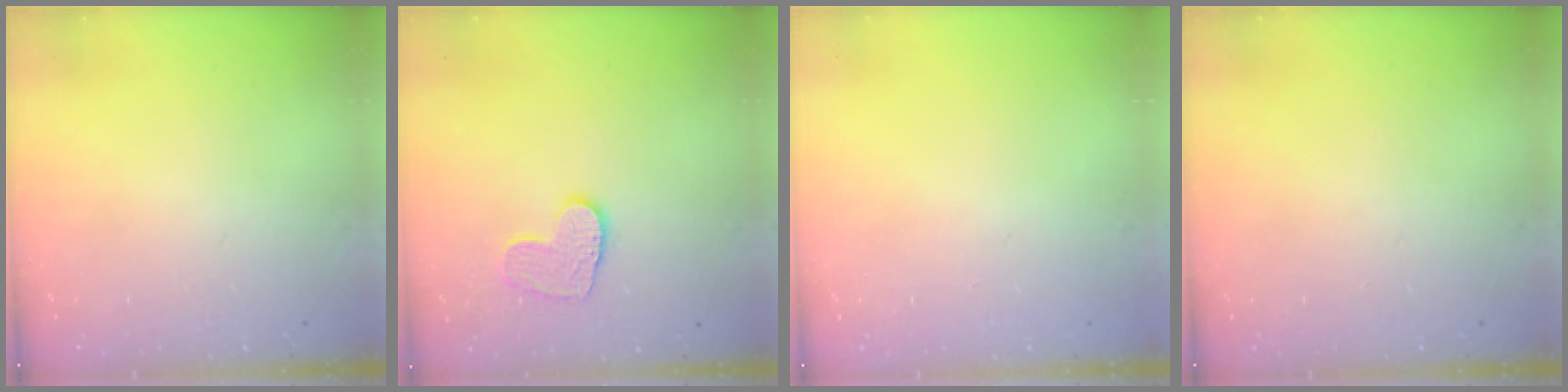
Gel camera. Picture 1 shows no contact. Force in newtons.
{"total": 9.5, "press": 9.5, "slide": 0.7}
{"total": 0.6, "press": 0.6, "slide": 0.2}
{"total": 0.0}